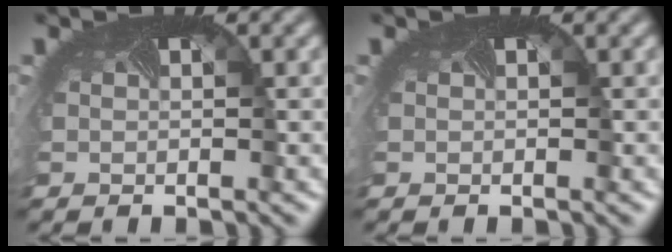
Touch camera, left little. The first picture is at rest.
{"total": 0.0}